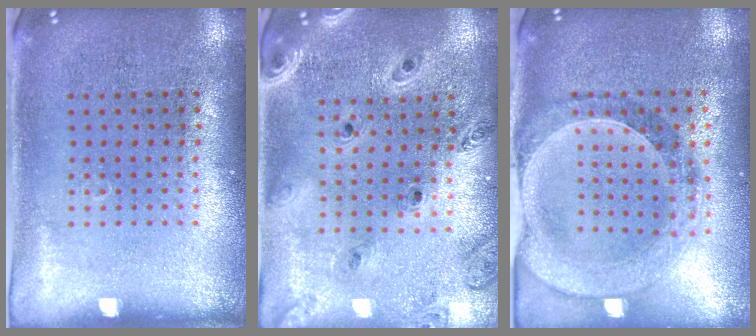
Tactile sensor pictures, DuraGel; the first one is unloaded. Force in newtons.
{"total": 1.4, "press": 1.4, "slide": 0.1}
{"total": 1.5, "press": 1.5, "slide": 0.4}